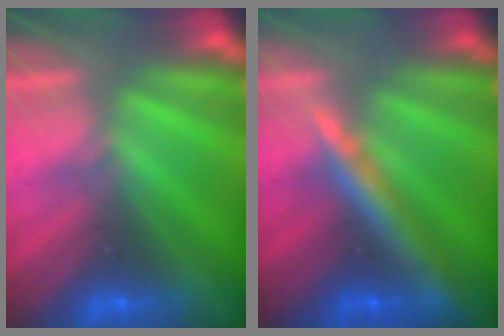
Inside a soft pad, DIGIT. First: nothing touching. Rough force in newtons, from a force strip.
{"total": 8.1}